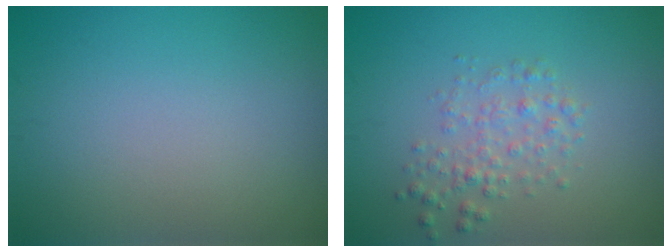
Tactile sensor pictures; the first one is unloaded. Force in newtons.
{"total": 2.3, "press": 2.3, "slide": 0.0}